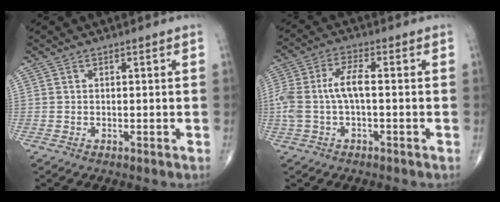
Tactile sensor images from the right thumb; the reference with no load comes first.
{"total": 7.5, "force": [-0.4, 2.9, 6.9], "torque": [-0.174, 0.025, -0.007]}